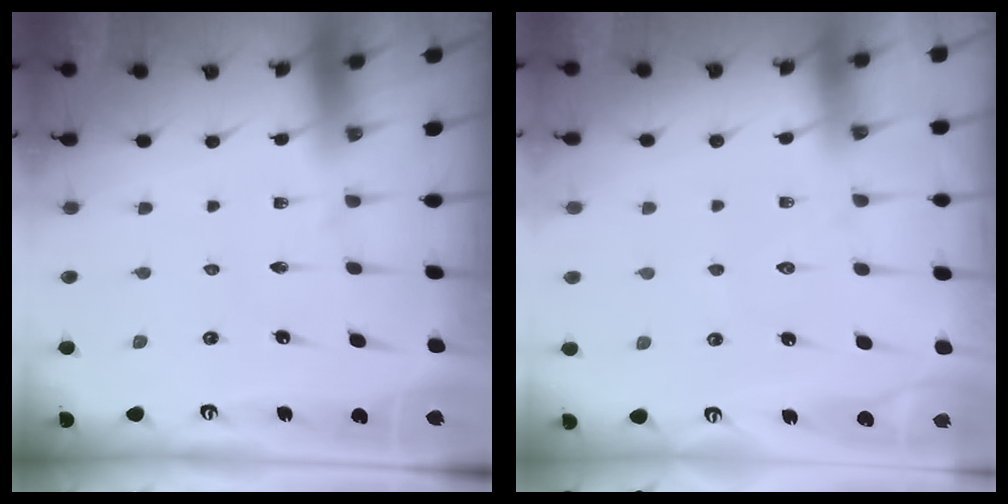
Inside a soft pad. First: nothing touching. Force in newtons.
{"total": 5.9, "press": 5.9, "slide": 0.7}